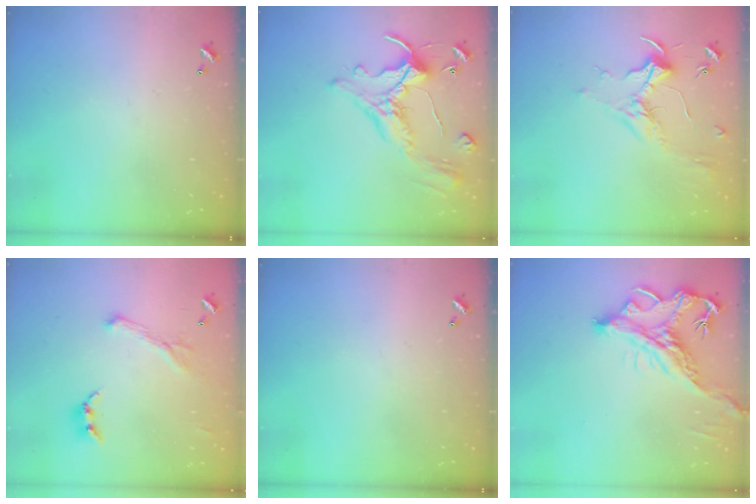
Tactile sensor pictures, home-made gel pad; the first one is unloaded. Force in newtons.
{"total": 2.5, "press": 2.2, "slide": 1.2}
{"total": 1.8, "press": 1.7, "slide": 0.7}
{"total": 1.1, "press": 0.6, "slide": 0.9}
{"total": 0.0}
{"total": 3.2, "press": 3.0, "slide": 1.3}